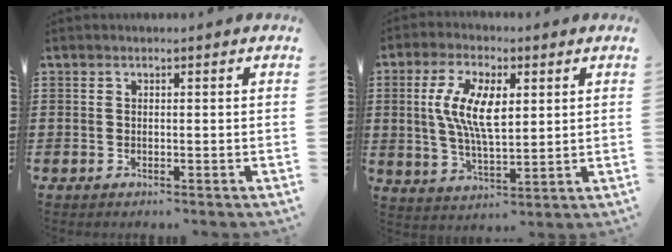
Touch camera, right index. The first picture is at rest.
{"total": 9.2, "force": [1.7, 4.0, 8.1], "torque": [-0.172, 0.009, 0.027]}